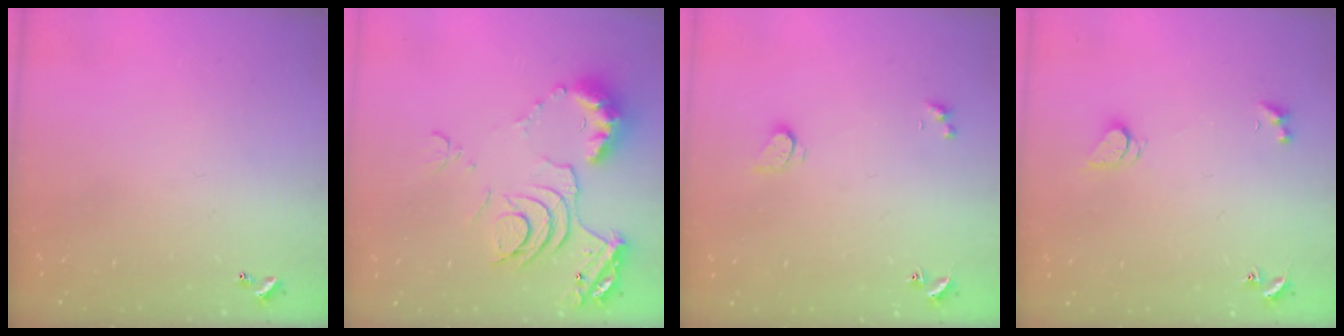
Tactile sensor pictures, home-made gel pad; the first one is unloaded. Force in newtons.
{"total": 12.5, "press": 12.4, "slide": 1.6}
{"total": 1.5, "press": 1.4, "slide": 0.4}
{"total": 1.7, "press": 1.7, "slide": 0.4}